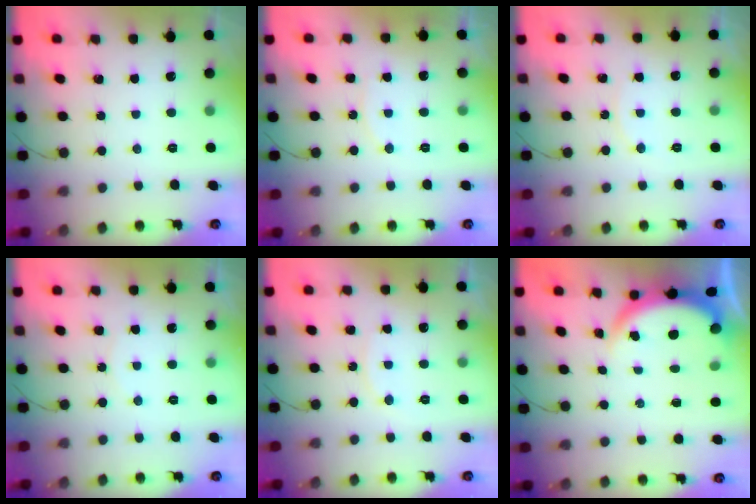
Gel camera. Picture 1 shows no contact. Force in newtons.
{"total": 7.7, "press": 7.6, "slide": 0.9}
{"total": 3.8, "press": 3.8, "slide": 0.5}
{"total": 2.8, "press": 2.8, "slide": 0.6}
{"total": 6.6, "press": 6.6, "slide": 0.3}
{"total": 3.8, "press": 3.8, "slide": 0.2}